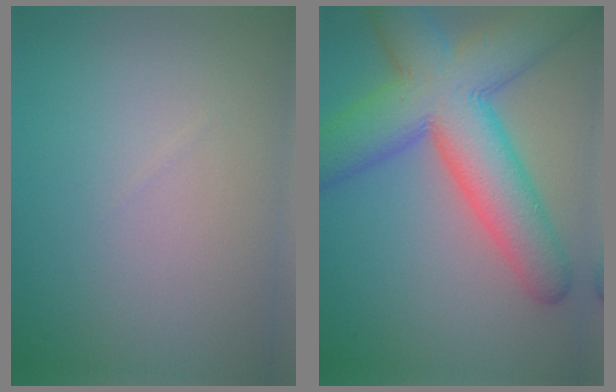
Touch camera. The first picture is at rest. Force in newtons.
{"total": 11.8, "press": 11.8, "slide": 0.6}